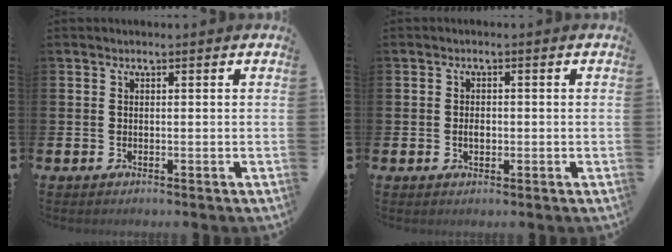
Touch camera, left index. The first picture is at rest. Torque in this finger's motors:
{"motor_torque": [0.11, 0.01, 0.05, 0.03]}